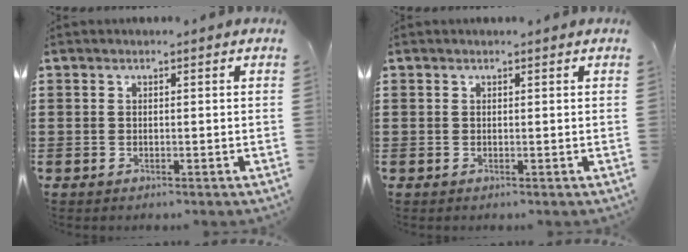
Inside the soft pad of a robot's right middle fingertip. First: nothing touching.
{"total": 0.0}